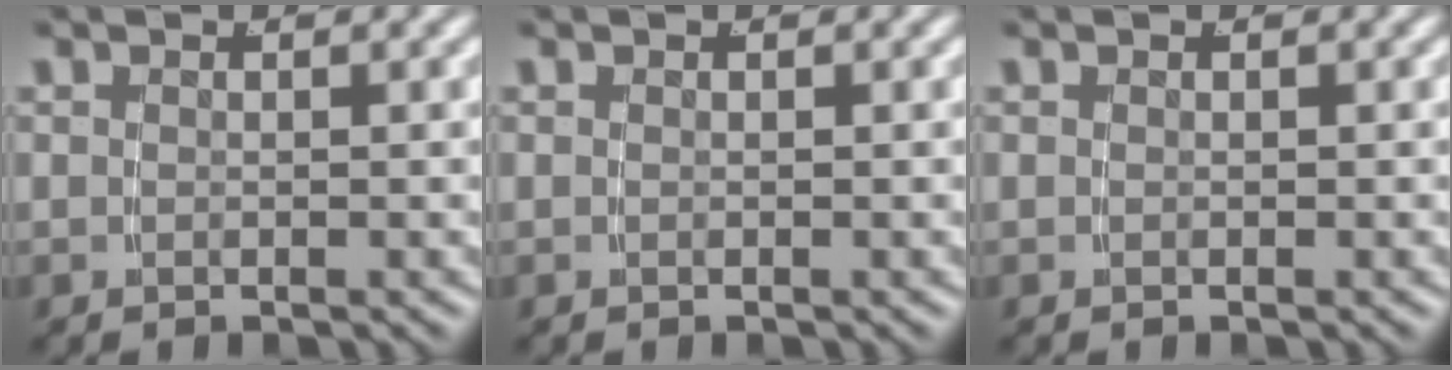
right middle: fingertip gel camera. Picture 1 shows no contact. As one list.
[{"total": 0.0}, {"total": 0.0}]